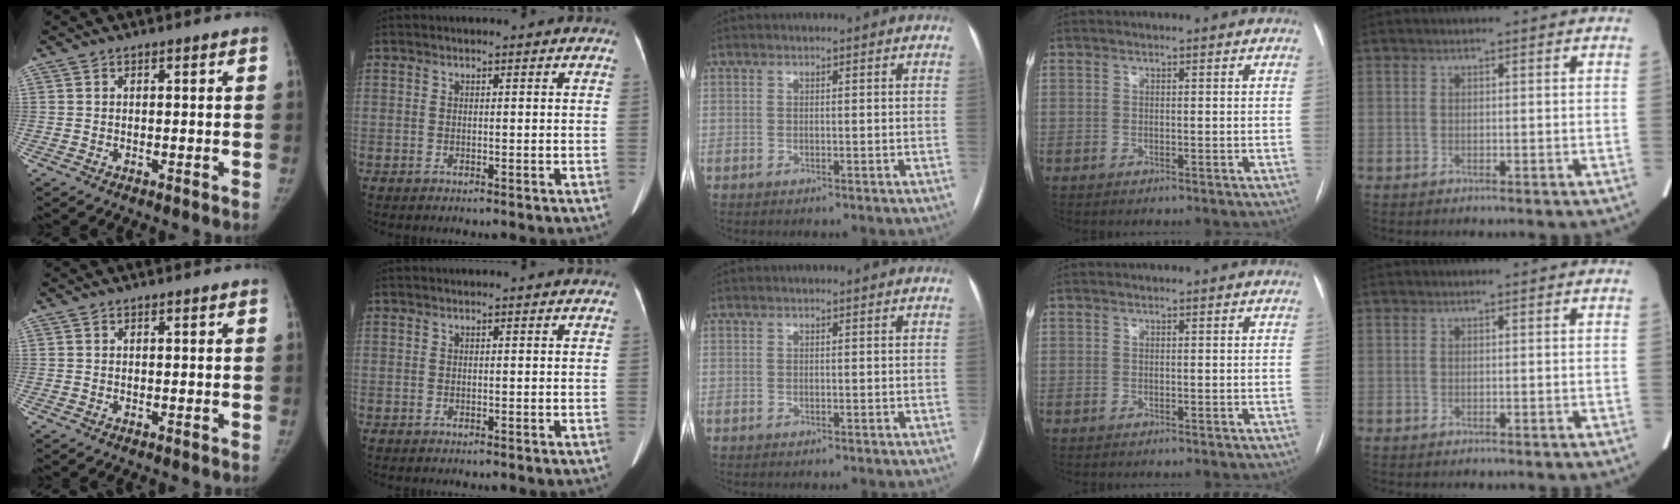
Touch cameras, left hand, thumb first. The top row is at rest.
{}